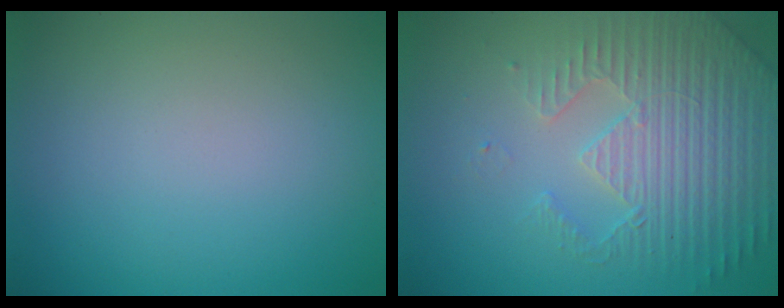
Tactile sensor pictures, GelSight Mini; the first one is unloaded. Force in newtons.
{"total": 4.8, "press": 4.3, "slide": 2.1}